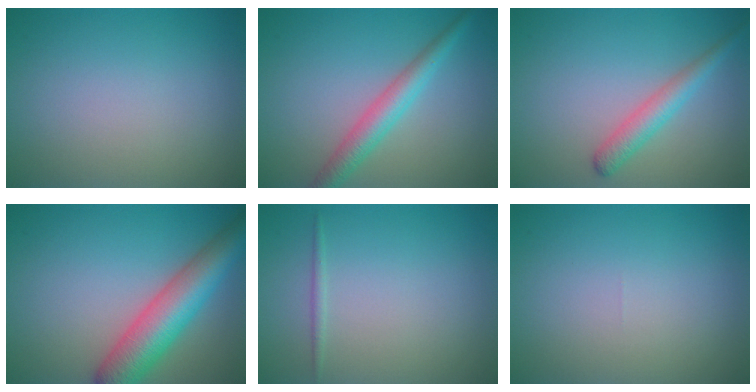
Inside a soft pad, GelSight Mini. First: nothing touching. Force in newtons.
{"total": 3.5, "press": 3.5, "slide": 0.1}
{"total": 2.7, "press": 2.7, "slide": 0.1}
{"total": 7.5, "press": 7.5, "slide": 0.3}
{"total": 0.6, "press": 0.6, "slide": 0.0}
{"total": 0.0}